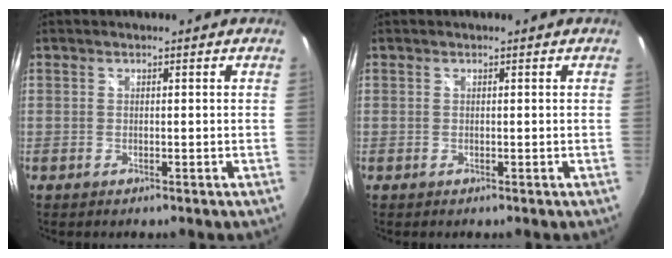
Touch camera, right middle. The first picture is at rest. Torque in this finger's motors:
{"motor_torque": [0.00, 0.00, 0.00, 0.00]}